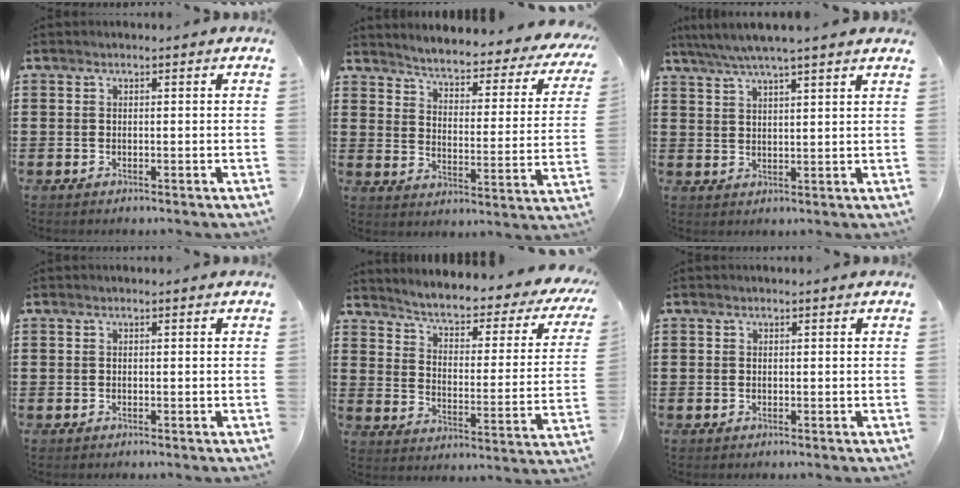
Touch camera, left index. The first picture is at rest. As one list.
[{"total": 3.1, "force": [3.0, -0.2, 0.7], "torque": [-0.035, -0.034, 0.039]}, {"total": 4.5, "force": [3.9, -0.2, 2.3], "torque": [-0.056, -0.012, 0.068]}, {"total": 0.0}, {"total": 3.7, "force": [2.7, 0.6, 2.5], "torque": [-0.063, -0.029, 0.034]}, {"total": 0.0}]